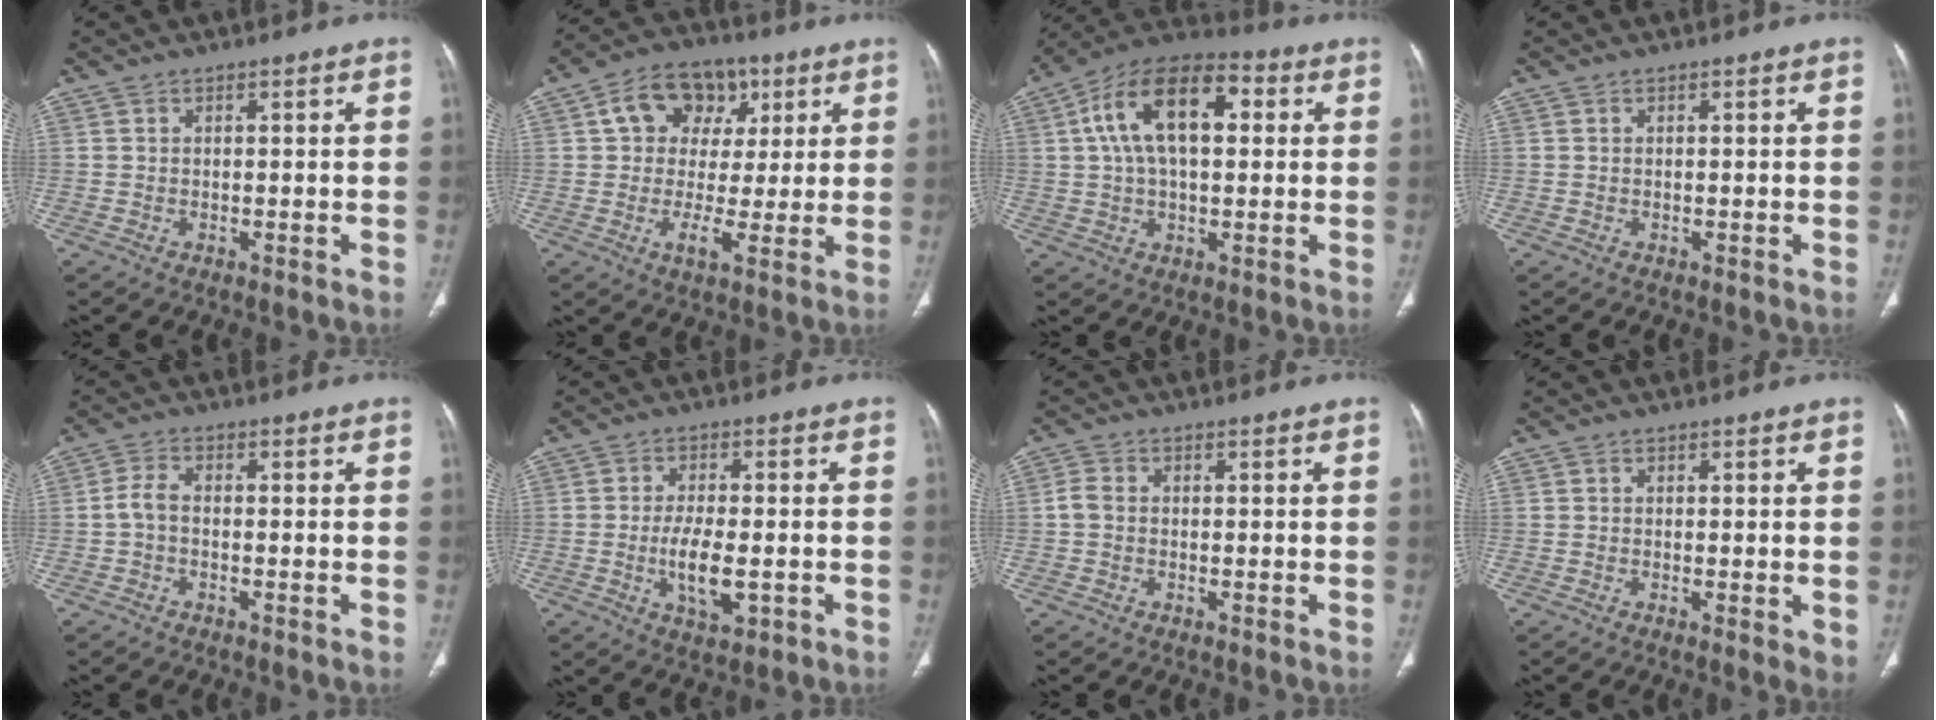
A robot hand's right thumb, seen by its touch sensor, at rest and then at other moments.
{"total": 12.7, "force": [3.9, 9.5, 7.6], "torque": [-0.089, 0.004, 0.054]}
{"total": 16.7, "force": [3.7, 9.2, 13.5], "torque": [-0.221, 0.027, 0.054]}
{"total": 0.0}
{"total": 2.9, "force": [-0.7, 1.5, 2.3], "torque": [-0.050, 0.008, -0.022]}
{"total": 7.2, "force": [-1.7, 3.2, 6.2], "torque": [-0.106, -0.002, -0.025]}
{"total": 2.1, "force": [-0.3, 1.6, 1.4], "torque": [-0.029, 0.004, -0.012]}
{"total": 2.6, "force": [-0.3, 0.9, 2.5], "torque": [-0.034, -0.009, -0.007]}